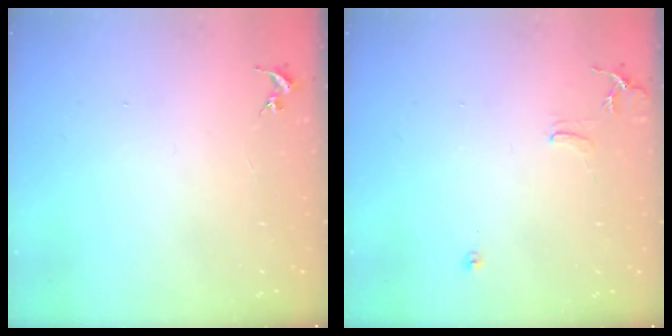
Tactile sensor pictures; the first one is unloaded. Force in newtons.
{"total": 7.2, "press": 7.2, "slide": 0.8}